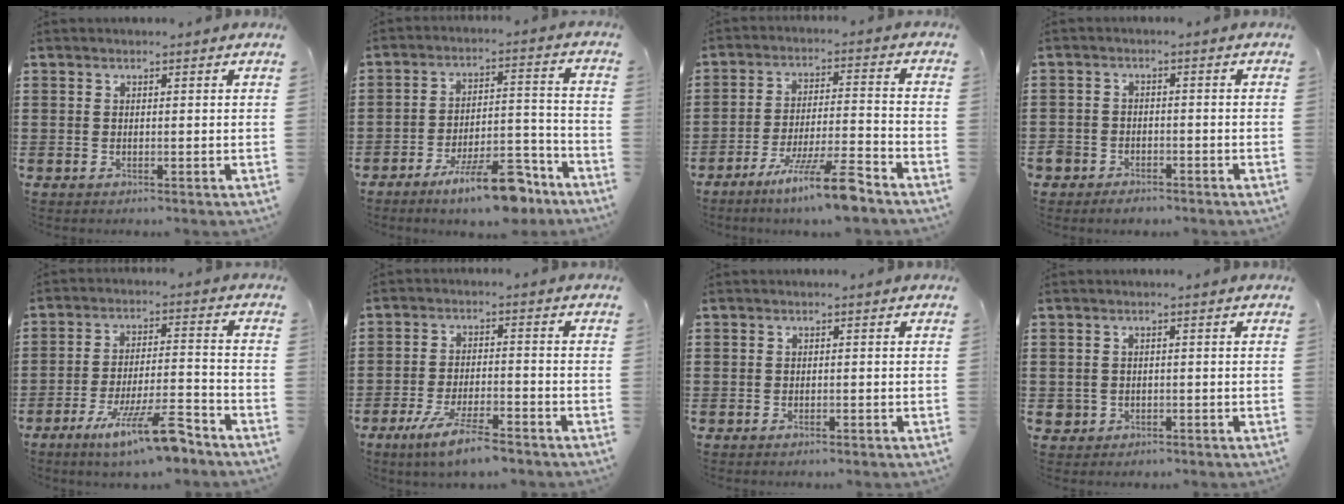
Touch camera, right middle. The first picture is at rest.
{"total": 11.5, "force": [-8.6, 2.4, 7.3], "torque": [-0.111, 0.029, -0.154]}
{"total": 10.2, "force": [-7.6, 0.4, 6.8], "torque": [-0.121, 0.004, -0.143]}
{"total": 2.6, "force": [-2.4, 1.0, -0.1], "torque": [-0.003, 0.001, -0.054]}
{"total": 11.4, "force": [-7.9, 1.4, 8.1], "torque": [-0.147, 0.007, -0.148]}
{"total": 6.8, "force": [-5.0, 1.1, 4.4], "torque": [-0.096, -0.007, -0.096]}
{"total": 0.7, "force": [-0.6, 0.3, 0.2], "torque": [-0.005, 0.000, -0.012]}
{"total": 1.5, "force": [-0.6, 1.3, 0.2], "torque": [-0.008, 0.003, -0.016]}